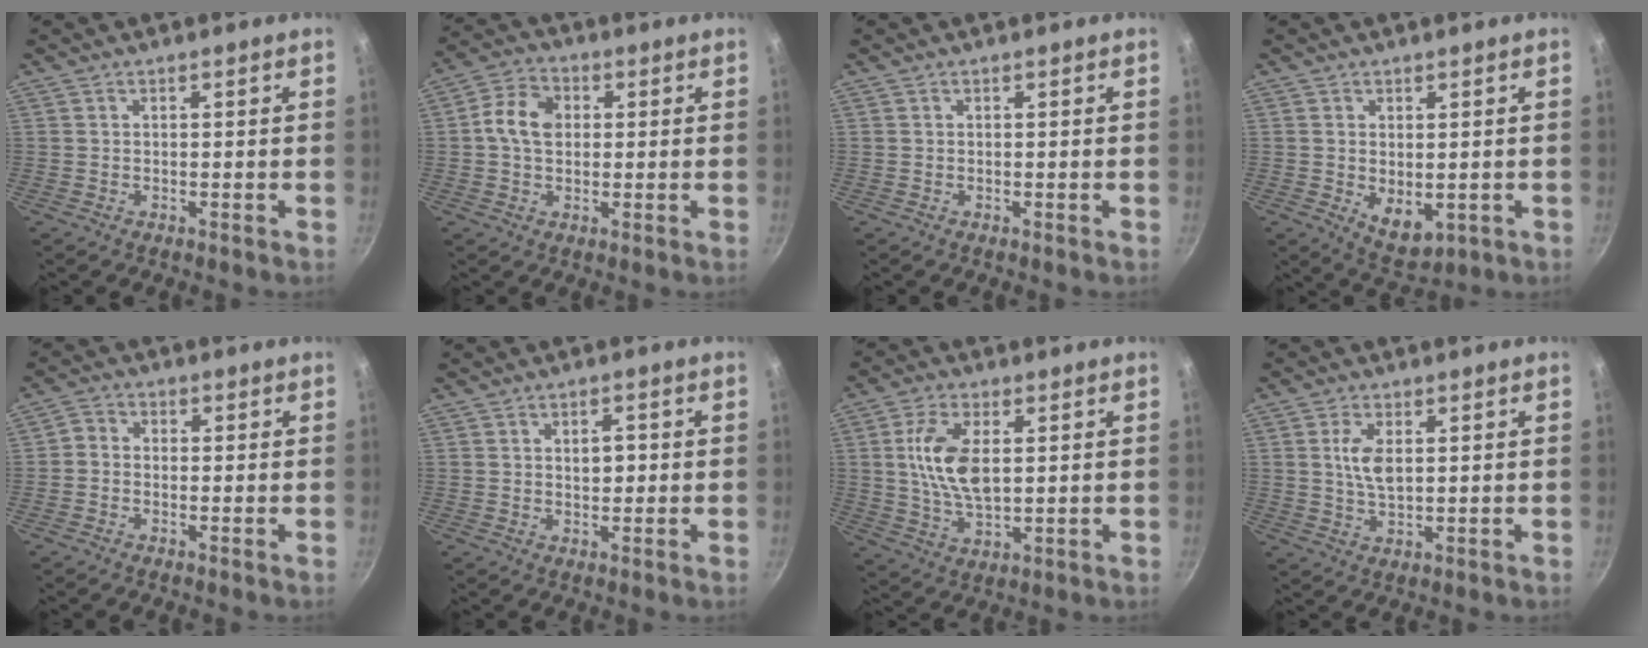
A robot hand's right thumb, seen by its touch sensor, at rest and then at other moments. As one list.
[{"total": 8.0, "force": [1.0, 5.9, 5.3], "torque": [-0.084, 0.013, 0.004]}, {"total": 0.0}, {"total": 6.4, "force": [-0.5, 4.0, 4.9], "torque": [-0.067, -0.016, 0.007]}, {"total": 2.6, "force": [-0.9, 2.1, 1.2], "torque": [-0.026, 0.014, -0.029]}, {"total": 3.3, "force": [0.3, 2.0, 2.6], "torque": [-0.023, 0.004, 0.004]}, {"total": 11.1, "force": [1.9, 5.7, 9.3], "torque": [-0.171, -0.004, 0.039]}, {"total": 5.5, "force": [1.3, 2.8, 4.5], "torque": [-0.085, -0.007, 0.026]}]